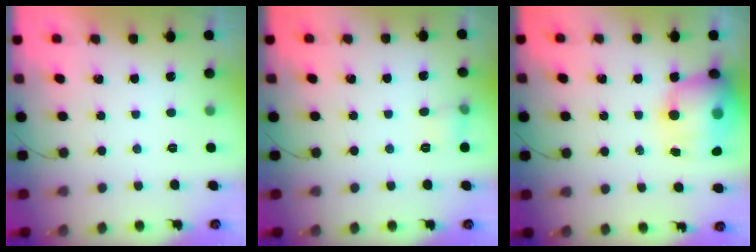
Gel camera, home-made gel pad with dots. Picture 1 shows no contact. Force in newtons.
{"total": 5.0, "press": 4.7, "slide": 1.6}
{"total": 15.8, "press": 15.3, "slide": 3.7}